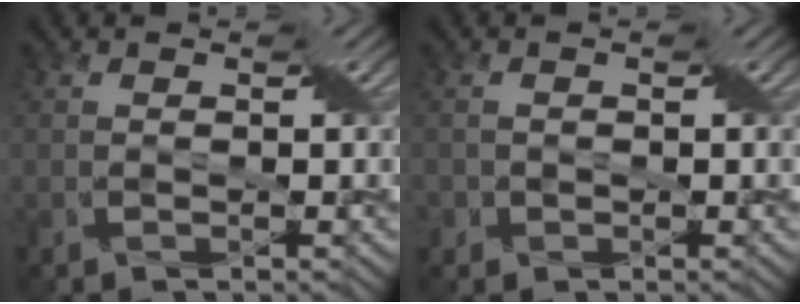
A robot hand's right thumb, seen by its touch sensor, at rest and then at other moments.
{"total": 1.2, "force": [-0.5, 1.1, -0.1], "torque": [0.002, -0.006, -0.009]}